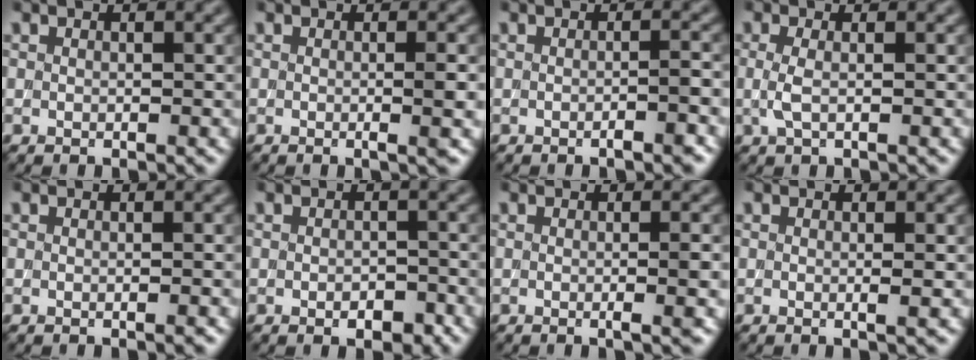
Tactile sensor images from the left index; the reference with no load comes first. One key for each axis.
{"total": 2.8, "fx": -0.2, "fy": 0.8, "fz": 2.7, "tx": -0.024, "ty": 0.000, "tz": -0.006}
{"total": 2.0, "fx": -0.8, "fy": 0.6, "fz": 1.7, "tx": -0.008, "ty": 0.010, "tz": -0.014}
{"total": 1.4, "fx": 0.0, "fy": 0.4, "fz": 1.4, "tx": -0.035, "ty": -0.001, "tz": -0.001}
{"total": 1.5, "fx": -0.1, "fy": 0.7, "fz": 1.3, "tx": -0.002, "ty": -0.002, "tz": -0.006}
{"total": 1.8, "fx": -0.9, "fy": 0.9, "fz": 1.3, "tx": -0.020, "ty": 0.000, "tz": -0.012}
{"total": 3.1, "fx": -0.2, "fy": 1.1, "fz": 2.8, "tx": -0.013, "ty": 0.005, "tz": -0.009}
{"total": 1.3, "fx": 0.0, "fy": 0.4, "fz": 1.2, "tx": -0.014, "ty": -0.001, "tz": -0.005}